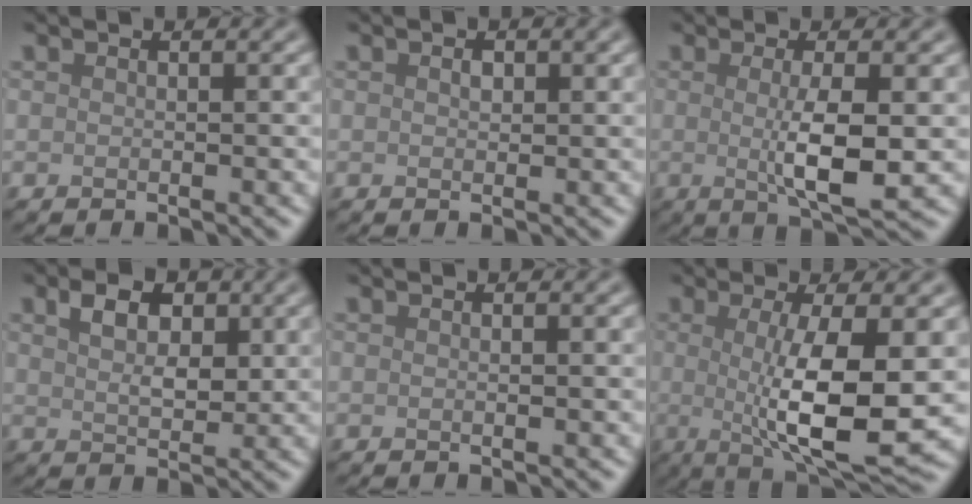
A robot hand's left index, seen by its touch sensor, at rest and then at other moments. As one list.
[{"total": 0.9, "force": [0.3, 0.6, 0.6], "torque": [-0.010, -0.001, 0.003]}, {"total": 4.7, "force": [-0.1, 0.9, 4.6], "torque": [-0.079, -0.006, 0.000]}, {"total": 3.7, "force": [1.6, 2.2, 2.6], "torque": [-0.044, 0.004, 0.025]}, {"total": 0.0}, {"total": 8.5, "force": [-0.3, 2.0, 8.2], "torque": [-0.126, -0.013, -0.002]}]